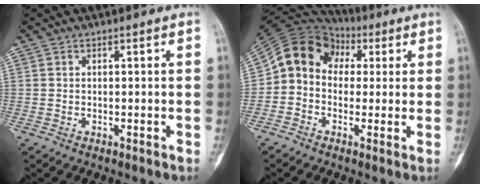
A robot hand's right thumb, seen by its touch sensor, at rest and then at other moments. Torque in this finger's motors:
{"motor_torque": [1.30, 1.38, 0.05, -0.02, 0.10]}